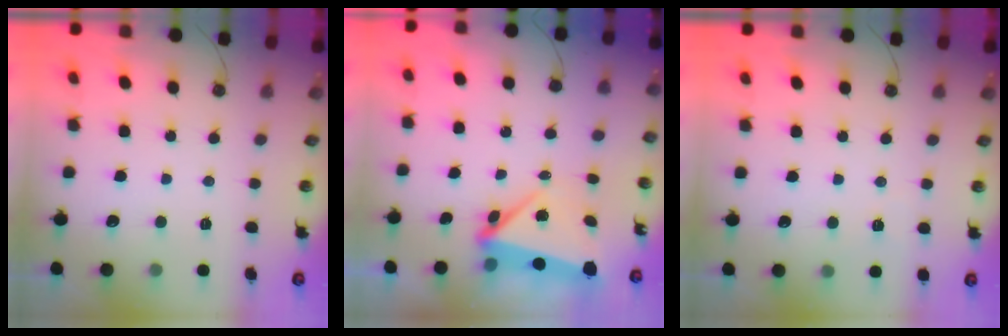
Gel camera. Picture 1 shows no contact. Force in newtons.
{"total": 5.9, "press": 5.0, "slide": 3.0}
{"total": 2.8, "press": 2.8, "slide": 0.3}